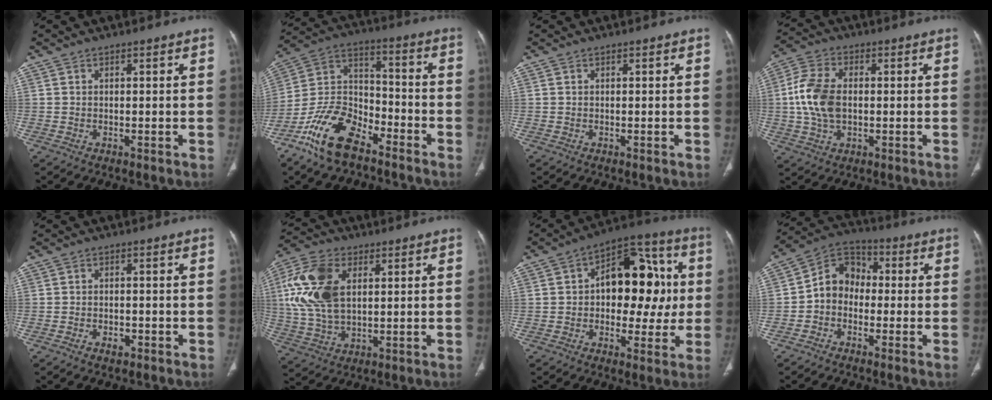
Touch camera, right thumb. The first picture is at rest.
{"total": 15.1, "force": [-10.1, 7.5, 8.4], "torque": [-0.151, 0.064, -0.199]}
{"total": 0.0}
{"total": 11.7, "force": [0.0, 7.7, 8.9], "torque": [-0.179, 0.012, 0.000]}
{"total": 2.1, "force": [-1.2, 1.2, 1.2], "torque": [-0.020, 0.008, -0.017]}
{"total": 14.5, "force": [3.6, 8.5, 11.2], "torque": [-0.240, 0.001, 0.070]}
{"total": 18.8, "force": [1.6, 11.4, 14.9], "torque": [-0.149, 0.034, 0.022]}
{"total": 8.4, "force": [-1.4, 7.0, 4.4], "torque": [-0.048, 0.038, -0.045]}